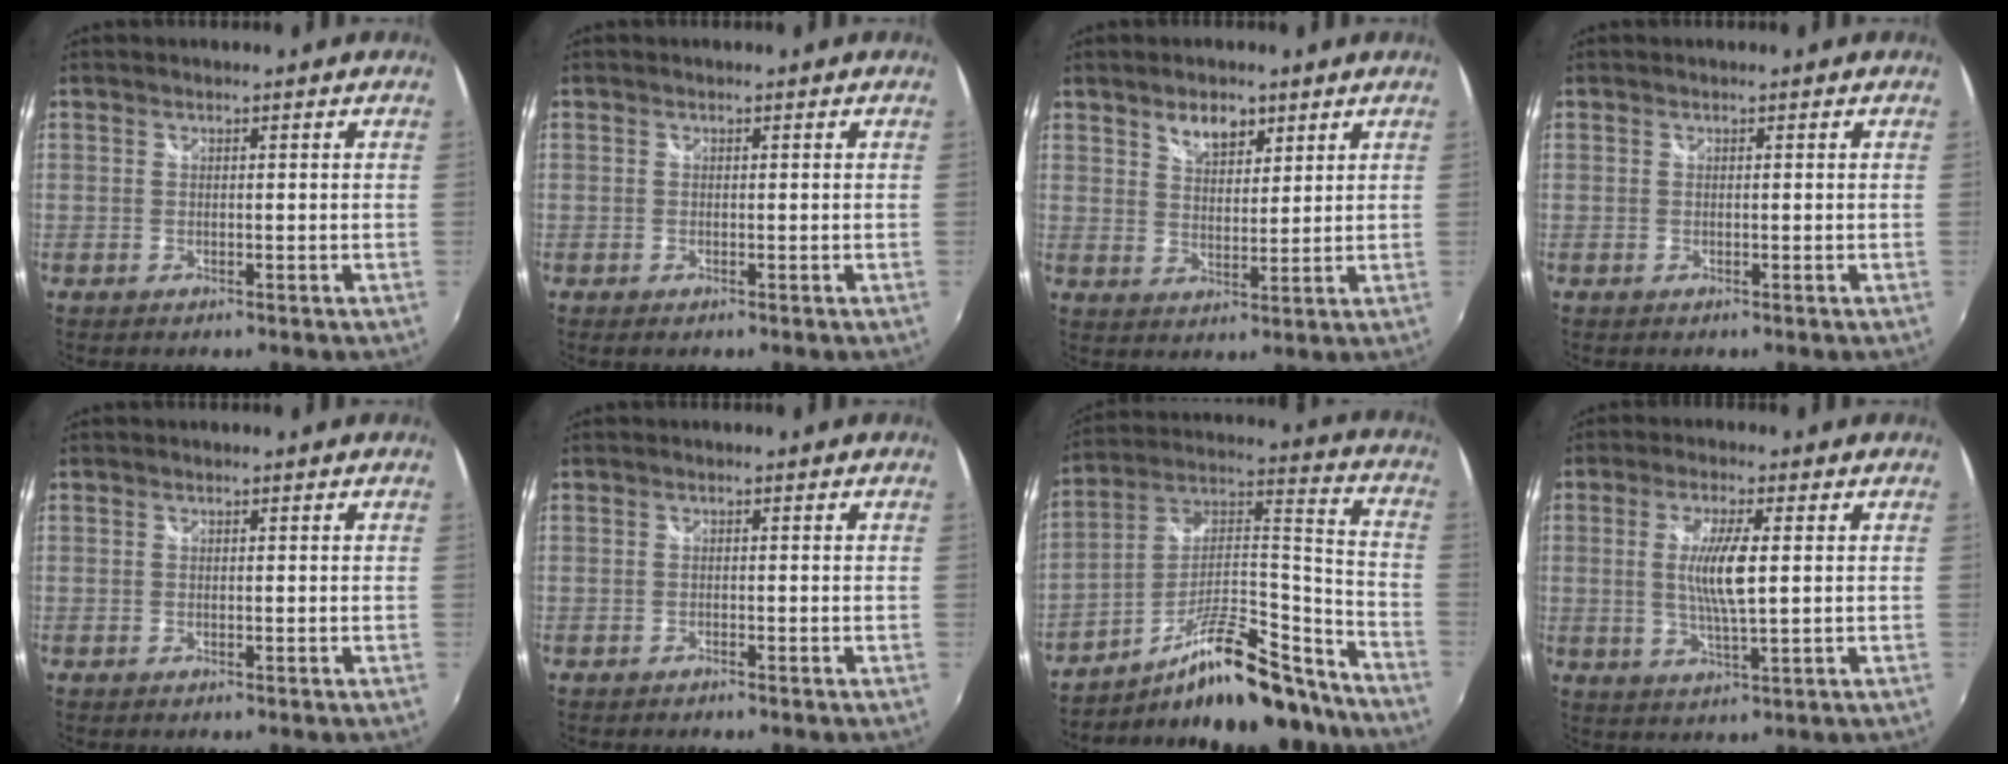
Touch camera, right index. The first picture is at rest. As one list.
[{"total": 0.0}, {"total": 5.7, "force": [3.7, 3.0, 3.1], "torque": [-0.042, 0.006, 0.066]}, {"total": 0.0}, {"total": 0.0}, {"total": 0.8, "force": [-0.7, 0.1, 0.3], "torque": [-0.008, -0.002, -0.013]}, {"total": 21.1, "force": [-16.1, 5.8, 12.4], "torque": [-0.192, 0.032, -0.243]}, {"total": 7.1, "force": [0.6, 0.9, 7.0], "torque": [-0.133, -0.006, 0.013]}]